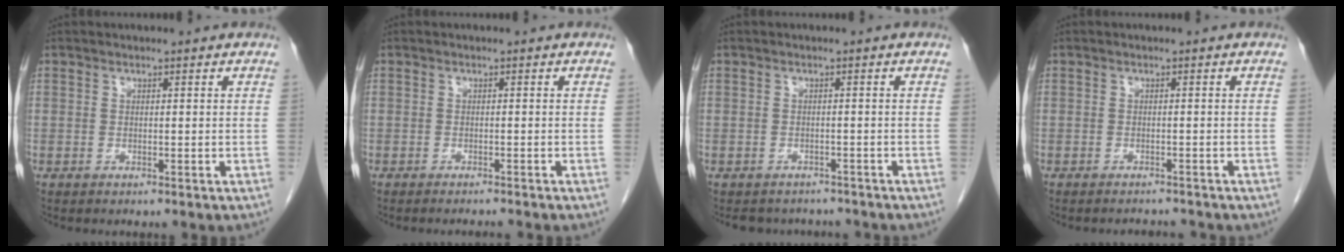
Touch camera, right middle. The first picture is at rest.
{"total": 2.8, "force": [-2.6, -0.2, 1.1], "torque": [-0.012, -0.002, -0.033]}
{"total": 5.4, "force": [-4.9, 2.1, 0.3], "torque": [-0.003, 0.003, -0.058]}
{"total": 2.8, "force": [-2.7, 0.7, 0.3], "torque": [0.000, -0.003, -0.033]}